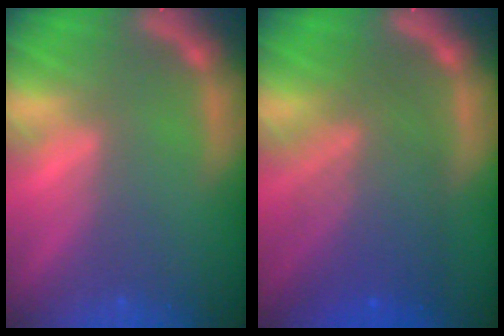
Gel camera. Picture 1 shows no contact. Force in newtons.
{"total": 8.0}